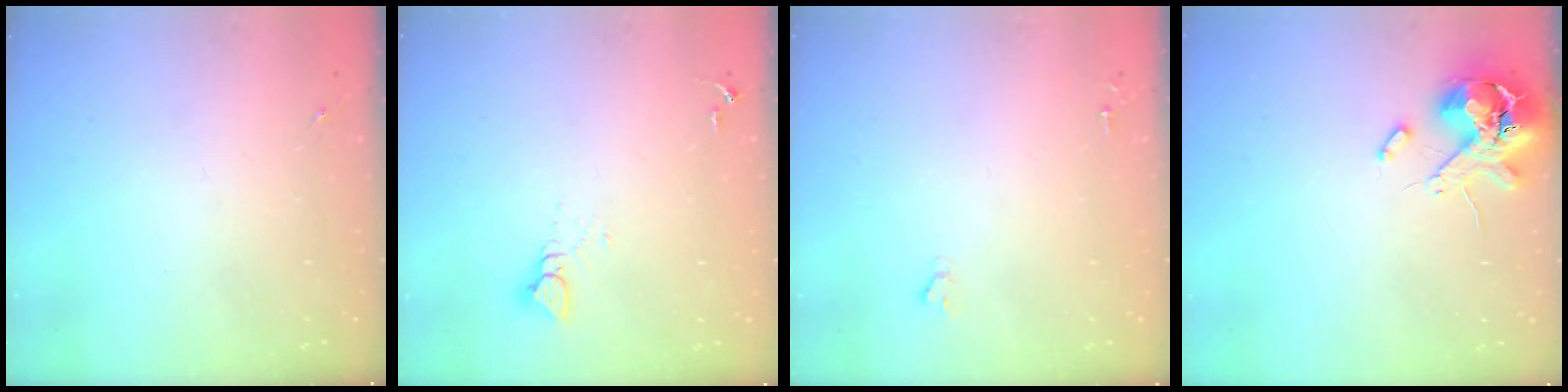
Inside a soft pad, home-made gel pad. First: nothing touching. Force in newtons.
{"total": 3.3, "press": 3.3, "slide": 0.3}
{"total": 1.6, "press": 1.6, "slide": 0.2}
{"total": 12.2, "press": 12.0, "slide": 1.8}